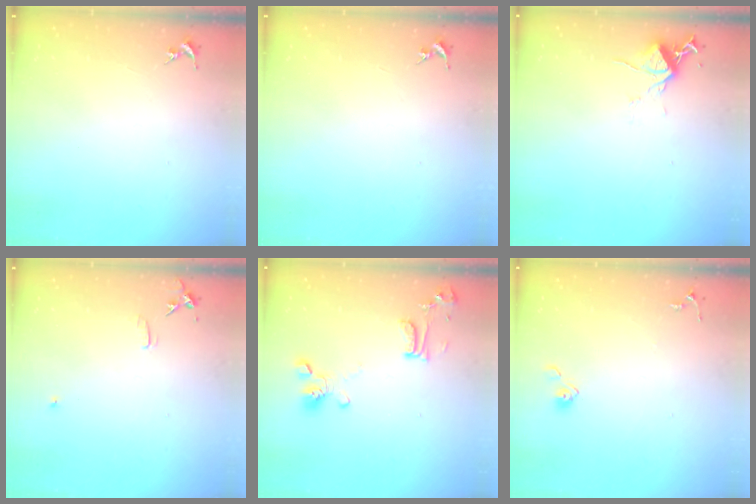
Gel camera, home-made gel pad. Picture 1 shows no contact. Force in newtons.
{"total": 0.0}
{"total": 8.8, "press": 8.7, "slide": 1.2}
{"total": 7.6, "press": 7.6, "slide": 0.7}
{"total": 13.5, "press": 13.4, "slide": 1.8}
{"total": 5.3, "press": 5.3, "slide": 0.6}